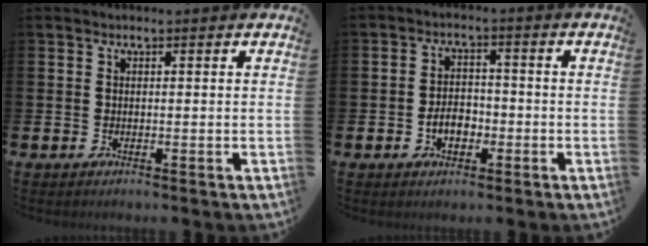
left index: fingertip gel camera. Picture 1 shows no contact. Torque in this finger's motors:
{"motor_torque": [0.86, 0.38, 0.07, 0.10]}